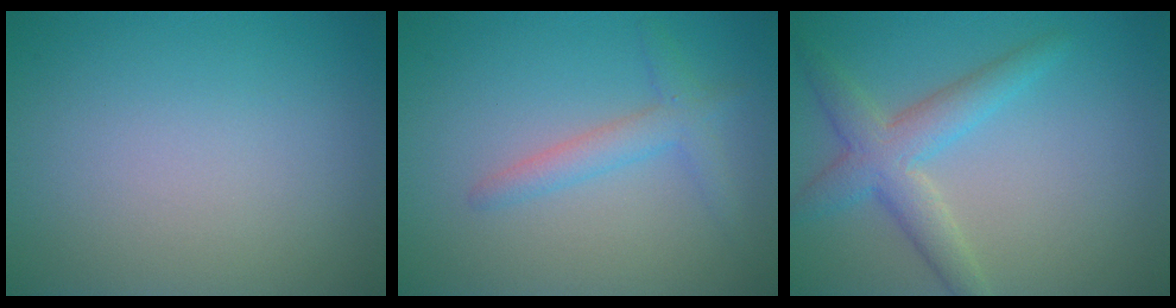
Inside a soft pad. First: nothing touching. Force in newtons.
{"total": 2.4, "press": 2.4, "slide": 0.1}
{"total": 4.2, "press": 4.2, "slide": 0.1}